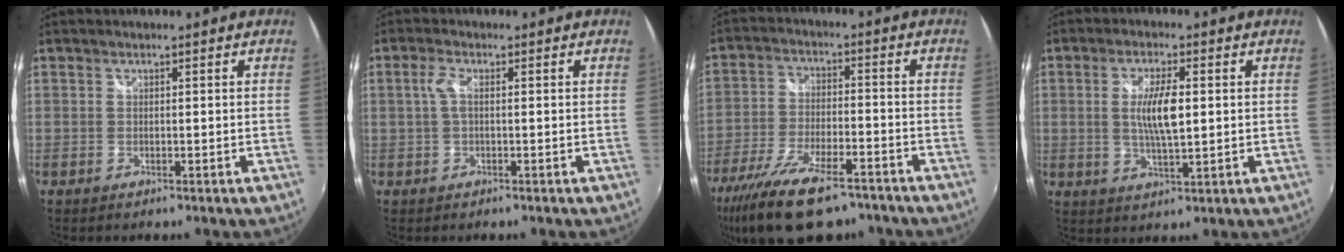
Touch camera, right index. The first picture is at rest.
{"total": 2.6, "force": [0.2, 0.8, 2.4], "torque": [-0.053, 0.003, 0.004]}
{"total": 18.4, "force": [-13.5, 6.5, 10.7], "torque": [-0.223, -0.040, -0.223]}
{"total": 7.0, "force": [0.6, 2.1, 6.7], "torque": [-0.123, -0.002, 0.013]}